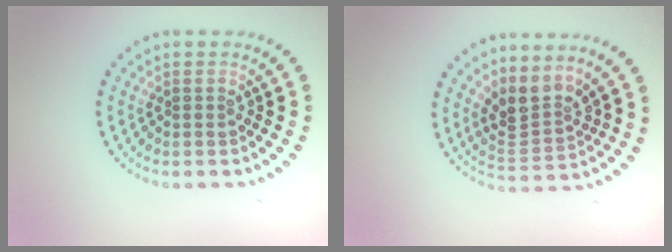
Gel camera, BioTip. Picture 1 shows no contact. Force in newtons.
{"total": 3.2, "press": 2.2, "slide": 2.3}